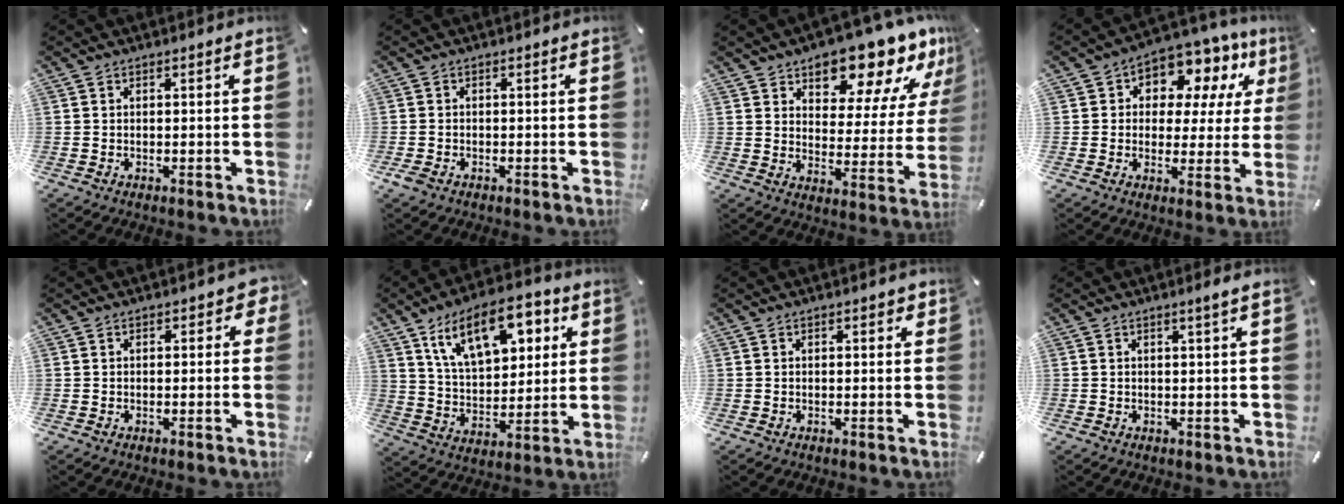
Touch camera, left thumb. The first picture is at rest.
{"total": 1.4, "force": [-1.0, 0.9, 0.6], "torque": [-0.017, 0.000, -0.020]}
{"total": 15.9, "force": [13.2, 6.3, 6.2], "torque": [-0.098, -0.105, 0.224]}
{"total": 10.0, "force": [5.4, 6.9, 4.8], "torque": [-0.079, -0.043, 0.099]}
{"total": 1.6, "force": [-0.2, 1.3, 1.0], "torque": [-0.003, 0.000, -0.007]}
{"total": 16.9, "force": [8.6, 9.0, 11.5], "torque": [-0.190, -0.015, 0.151]}
{"total": 0.7, "force": [0.3, 0.5, 0.4], "torque": [0.000, 0.001, 0.002]}
{"total": 1.4, "force": [0.5, 0.0, 1.3], "torque": [-0.025, -0.001, 0.009]}